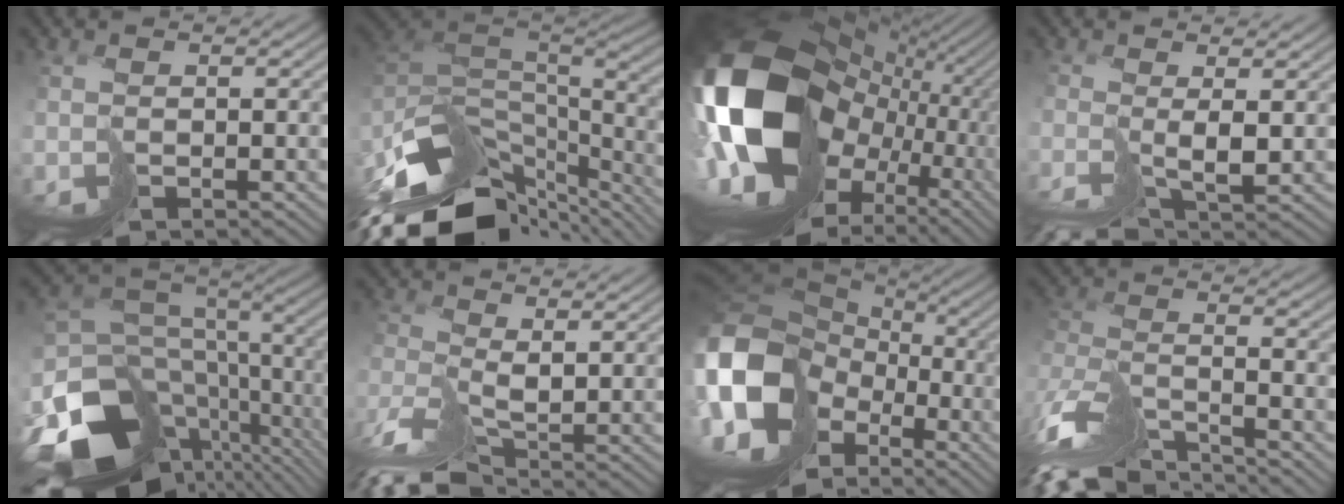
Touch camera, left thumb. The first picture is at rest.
{"total": 13.3, "force": [-7.0, 6.7, 9.1], "torque": [-0.218, -0.019, -0.106]}
{"total": 21.8, "force": [1.7, 16.5, 14.2], "torque": [-0.309, -0.046, 0.040]}
{"total": 2.7, "force": [-1.5, -0.5, 2.2], "torque": [-0.032, -0.005, -0.031]}
{"total": 14.4, "force": [-4.5, 9.1, 10.2], "torque": [-0.245, -0.023, -0.056]}
{"total": 6.3, "force": [-4.6, 1.6, 4.0], "torque": [-0.083, -0.013, -0.098]}
{"total": 18.0, "force": [-4.0, 13.7, 10.9], "torque": [-0.277, -0.035, -0.050]}
{"total": 11.3, "force": [-9.7, 2.6, 5.2], "torque": [-0.135, -0.006, -0.167]}